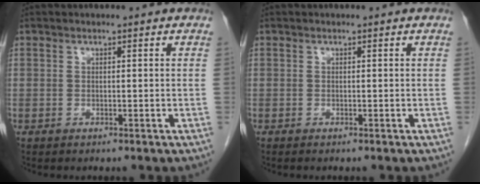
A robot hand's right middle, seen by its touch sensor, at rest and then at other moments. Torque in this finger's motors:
{"motor_torque": [-0.05, 0.15, -0.03, -0.01]}